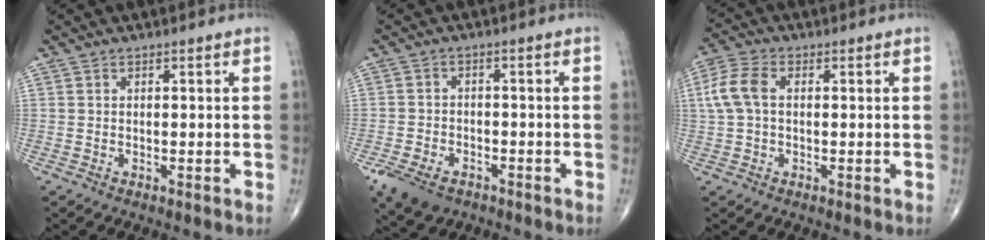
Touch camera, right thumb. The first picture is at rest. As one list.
[{"total": 7.7, "force": [-4.6, 4.8, 3.8], "torque": [-0.069, 0.017, -0.075]}, {"total": 6.5, "force": [0.7, 4.0, 5.1], "torque": [-0.123, 0.020, 0.011]}]